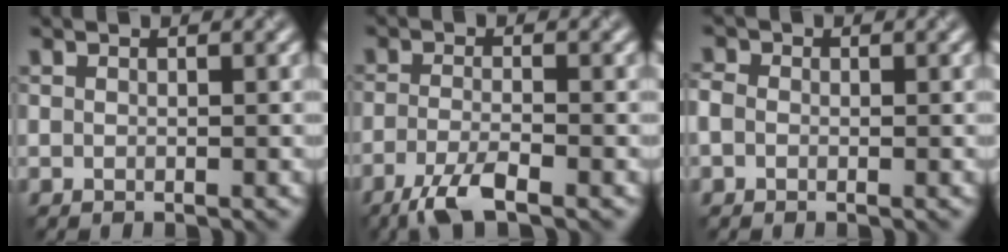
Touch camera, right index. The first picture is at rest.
{"total": 3.8, "force": [-2.7, 0.6, 2.7], "torque": [-0.061, -0.001, -0.058]}
{"total": 0.9, "force": [-0.4, 0.8, 0.3], "torque": [-0.019, 0.004, -0.007]}